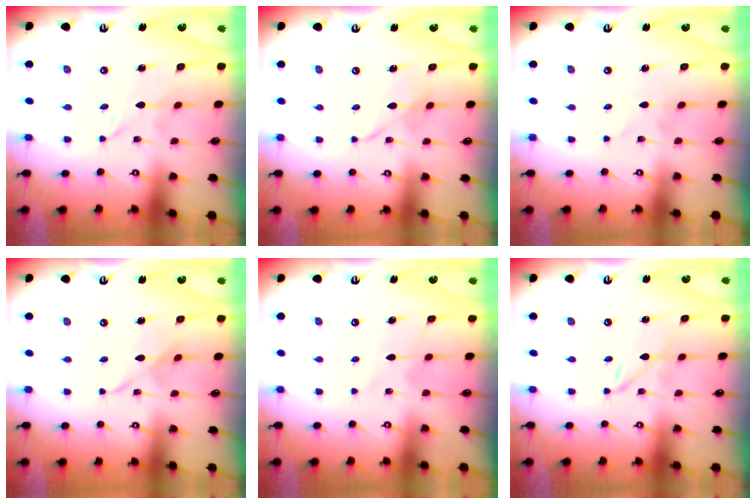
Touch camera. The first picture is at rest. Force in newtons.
{"total": 5.2, "press": 5.2, "slide": 0.5}
{"total": 2.2, "press": 2.2, "slide": 0.2}
{"total": 6.4, "press": 6.4, "slide": 0.5}
{"total": 6.0, "press": 6.0, "slide": 0.5}
{"total": 2.6, "press": 2.6, "slide": 0.2}